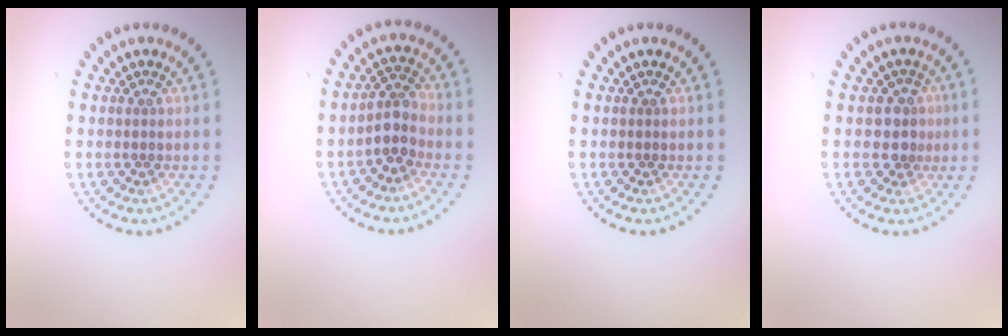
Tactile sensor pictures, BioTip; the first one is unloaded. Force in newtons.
{"total": 2.4, "press": 2.0, "slide": 1.4}
{"total": 0.0}
{"total": 2.2, "press": 1.8, "slide": 1.3}